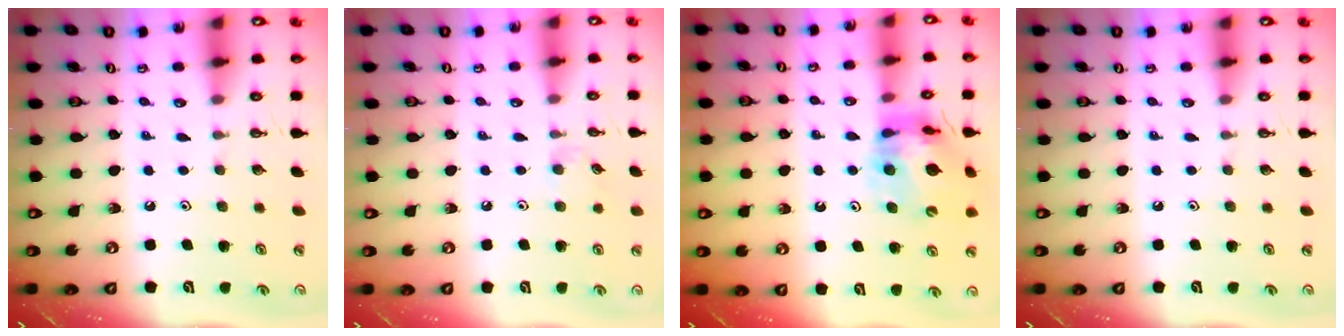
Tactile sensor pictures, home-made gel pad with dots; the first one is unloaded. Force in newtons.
{"total": 5.0, "press": 4.9, "slide": 0.9}
{"total": 14.4, "press": 14.3, "slide": 1.6}
{"total": 0.0}